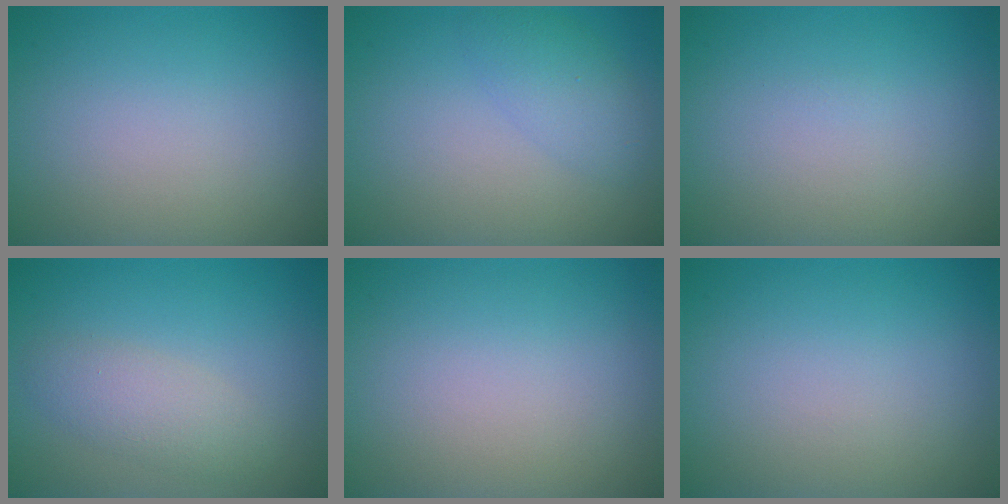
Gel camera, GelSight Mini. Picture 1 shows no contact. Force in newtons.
{"total": 2.5, "press": 2.5, "slide": 0.1}
{"total": 0.0}
{"total": 2.8, "press": 2.8, "slide": 0.1}
{"total": 0.0}
{"total": 0.0}